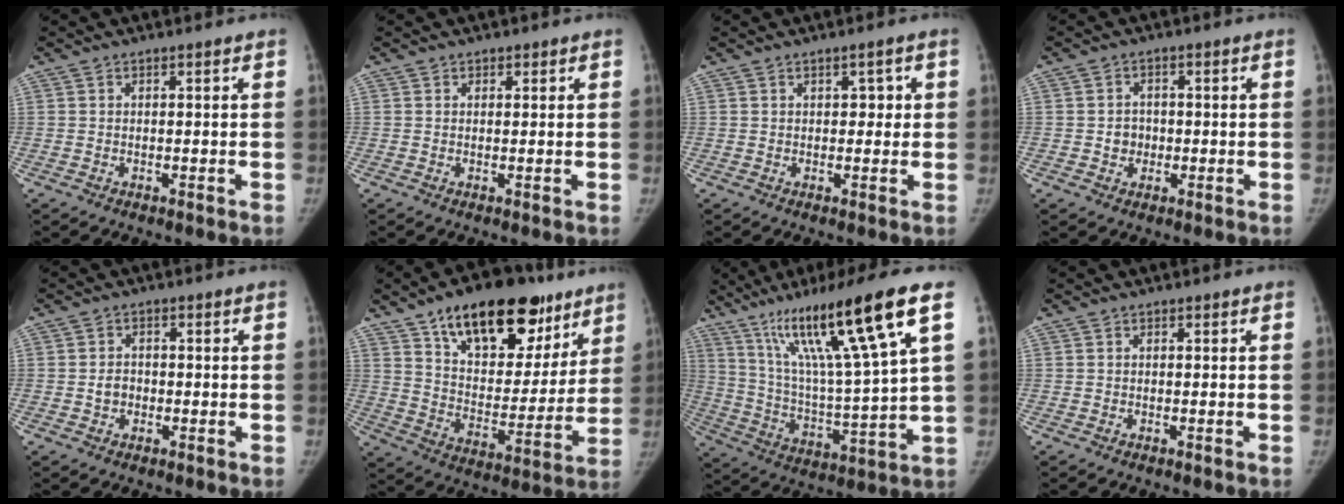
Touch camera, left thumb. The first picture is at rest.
{"total": 0.8, "force": [0.4, 0.7, 0.0], "torque": [0.012, -0.003, 0.004]}
{"total": 2.6, "force": [0.5, 1.6, 2.0], "torque": [-0.005, 0.001, 0.004]}
{"total": 3.3, "force": [-0.6, 3.0, 1.1], "torque": [0.006, 0.007, -0.011]}
{"total": 2.8, "force": [-0.8, 2.4, 1.2], "torque": [-0.007, 0.009, -0.015]}
{"total": 26.3, "force": [15.5, 13.5, 16.4], "torque": [-0.201, -0.033, 0.245]}
{"total": 22.3, "force": [11.8, 2.1, 18.8], "torque": [-0.316, -0.036, 0.205]}
{"total": 0.0}